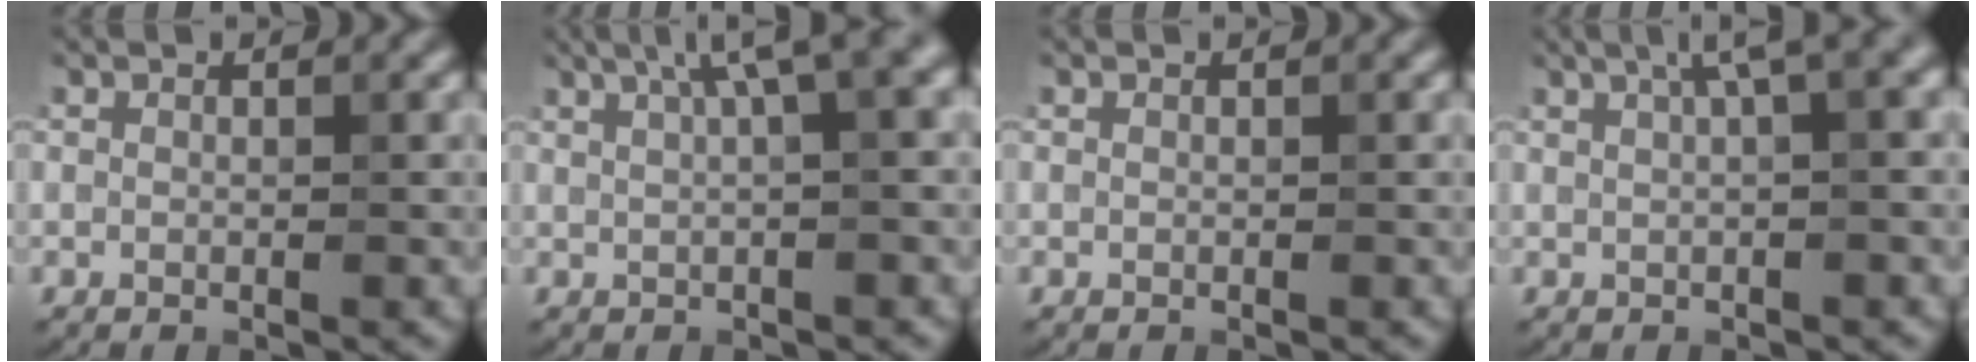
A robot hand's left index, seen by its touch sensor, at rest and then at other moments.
{"total": 6.1, "force": [2.8, 1.5, 5.2], "torque": [-0.055, 0.025, 0.041]}
{"total": 0.0}
{"total": 4.1, "force": [2.0, 0.7, 3.5], "torque": [-0.046, 0.019, 0.031]}